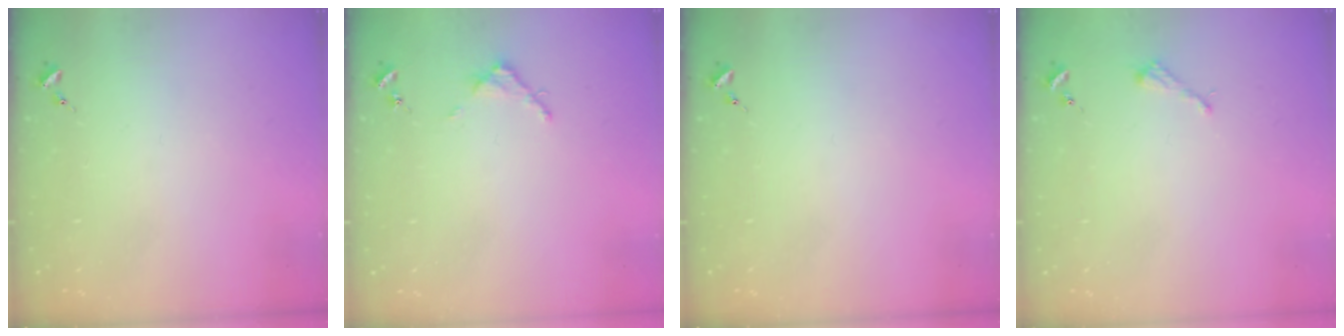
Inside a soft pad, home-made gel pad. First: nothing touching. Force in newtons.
{"total": 3.1, "press": 3.1, "slide": 0.4}
{"total": 0.0}
{"total": 2.6, "press": 2.6, "slide": 0.3}